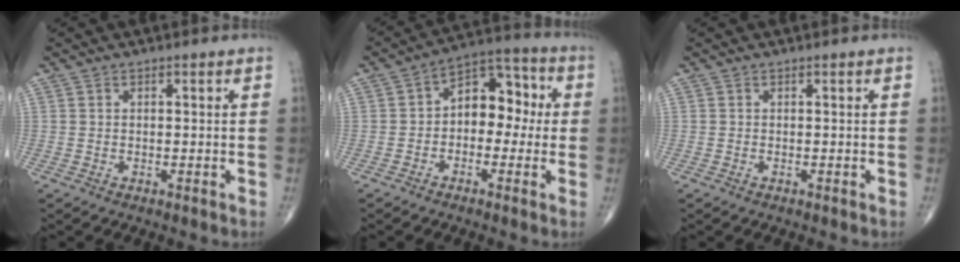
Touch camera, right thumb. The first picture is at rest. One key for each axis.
{"total": 10.4, "fx": 0.0, "fy": 7.0, "fz": 7.6, "tx": -0.071, "ty": 0.041, "tz": -0.018}
{"total": 0.0}